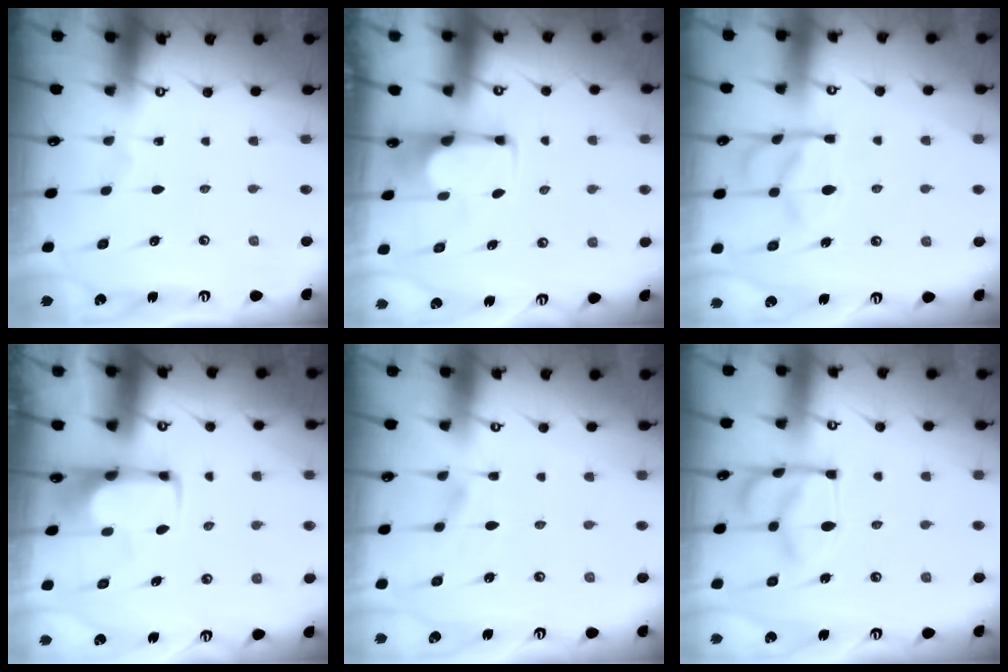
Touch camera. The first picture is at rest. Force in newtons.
{"total": 2.0, "press": 1.8, "slide": 0.8}
{"total": 9.4, "press": 9.3, "slide": 1.5}
{"total": 2.0, "press": 1.9, "slide": 0.4}
{"total": 2.9, "press": 2.6, "slide": 1.2}
{"total": 8.7, "press": 8.7, "slide": 0.3}